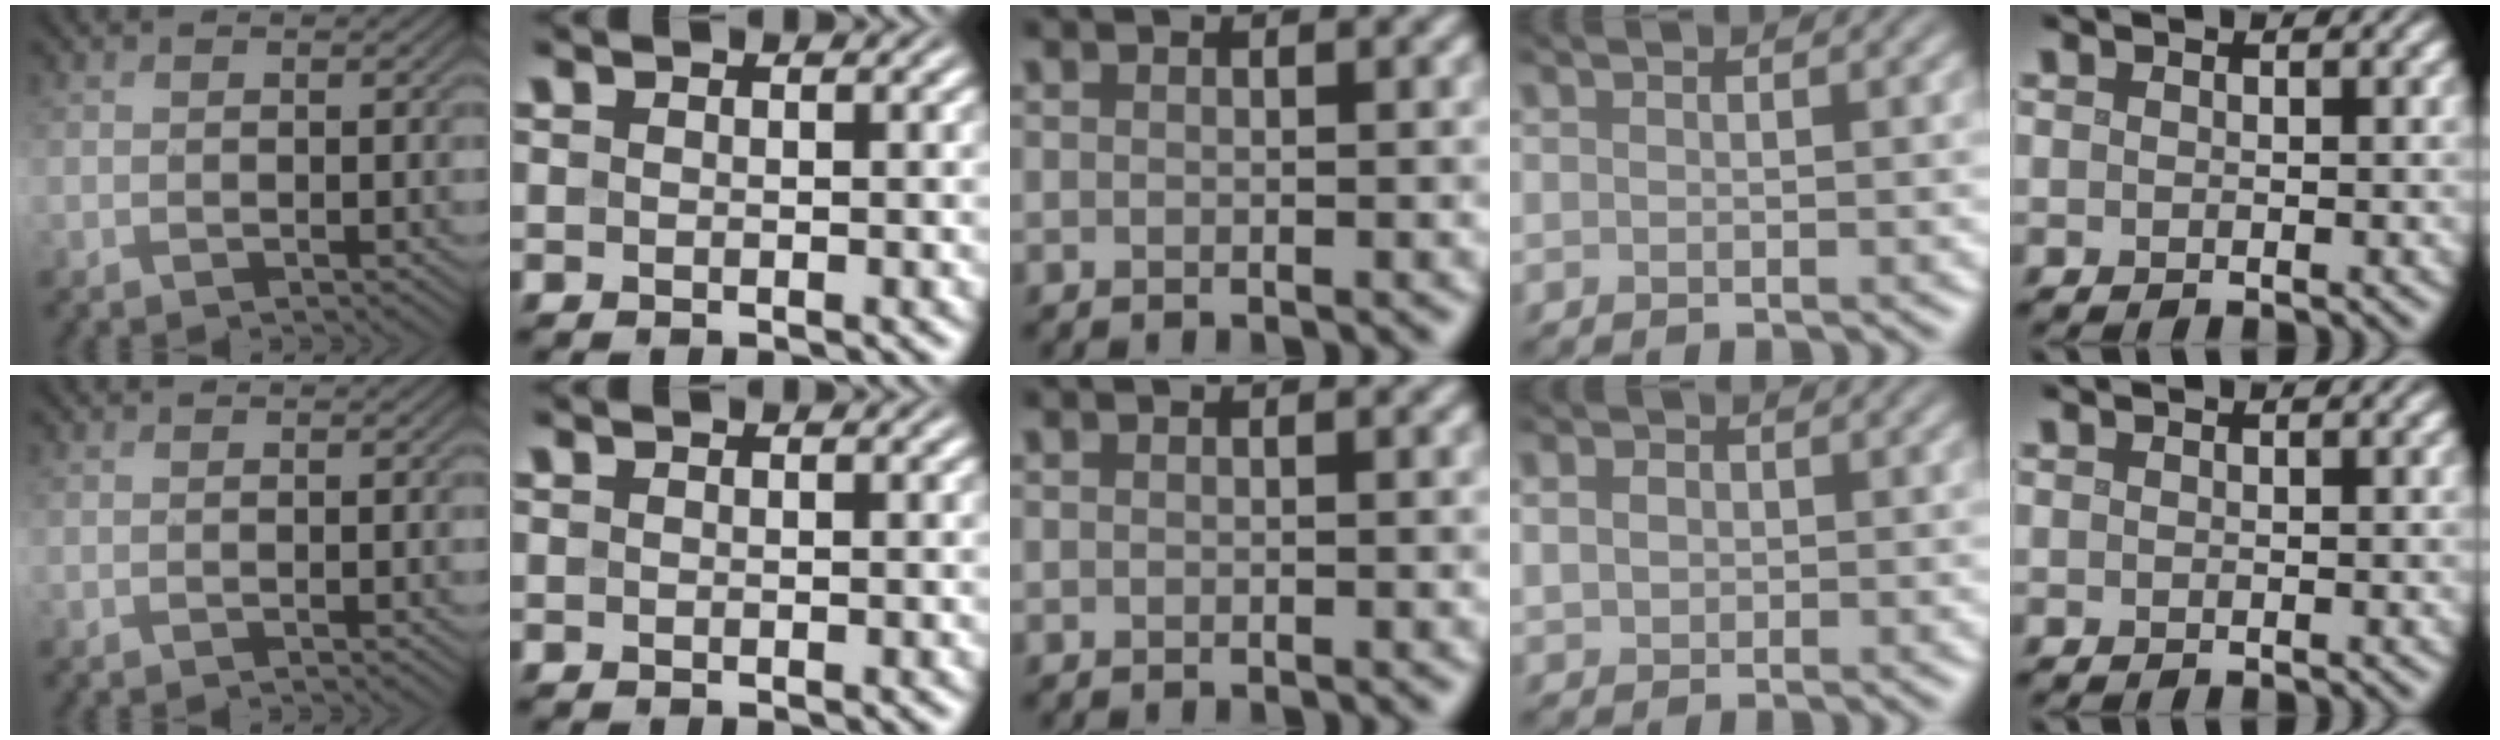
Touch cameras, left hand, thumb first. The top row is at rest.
{"ring": {"total": 1.4, "force": [0.0, 1.2, 0.7], "torque": [-0.011, 0.004, -0.004]}}